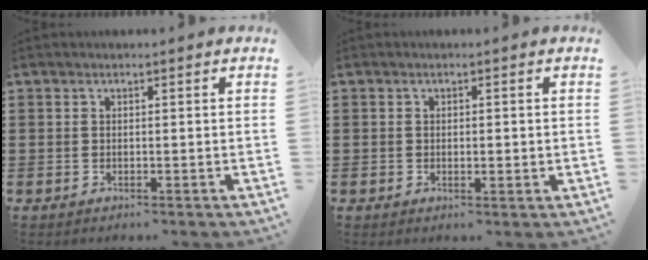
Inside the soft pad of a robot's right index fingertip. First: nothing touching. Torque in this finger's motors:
{"motor_torque": [-0.28, 0.07, 0.09, 0.01]}